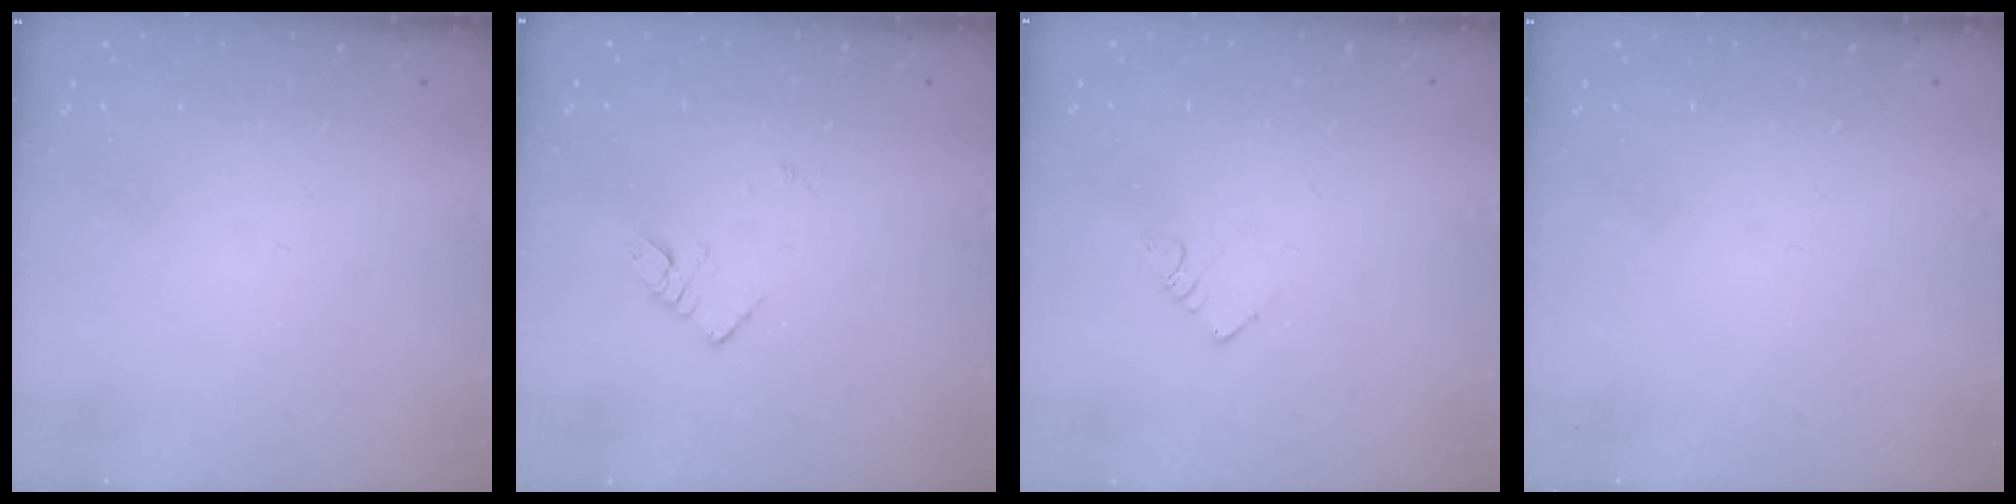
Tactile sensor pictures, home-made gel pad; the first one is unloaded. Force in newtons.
{"total": 4.4, "press": 4.4, "slide": 0.4}
{"total": 3.7, "press": 3.7, "slide": 0.2}
{"total": 0.0}